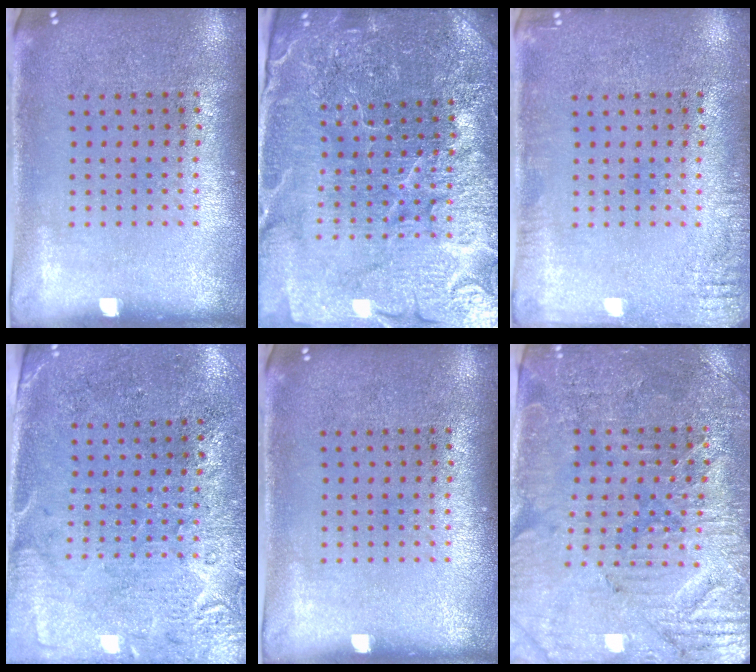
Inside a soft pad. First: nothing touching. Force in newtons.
{"total": 5.4, "press": 5.0, "slide": 2.2}
{"total": 1.7, "press": 1.7, "slide": 0.2}
{"total": 2.8, "press": 2.4, "slide": 1.4}
{"total": 0.0}
{"total": 3.6, "press": 3.4, "slide": 1.2}